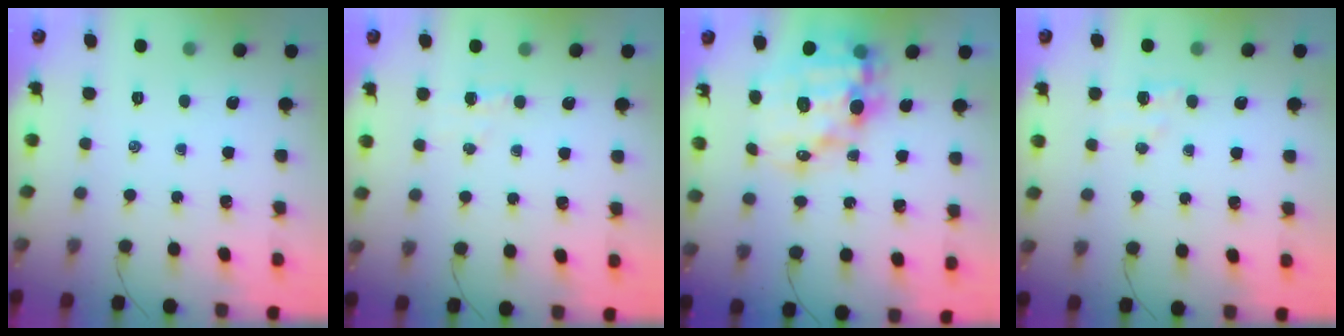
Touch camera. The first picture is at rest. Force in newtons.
{"total": 3.5, "press": 3.4, "slide": 0.8}
{"total": 16.6, "press": 16.0, "slide": 4.2}
{"total": 4.2, "press": 4.0, "slide": 1.3}